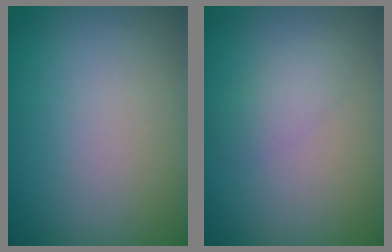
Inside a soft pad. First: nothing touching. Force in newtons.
{"total": 1.6, "press": 1.6, "slide": 0.1}